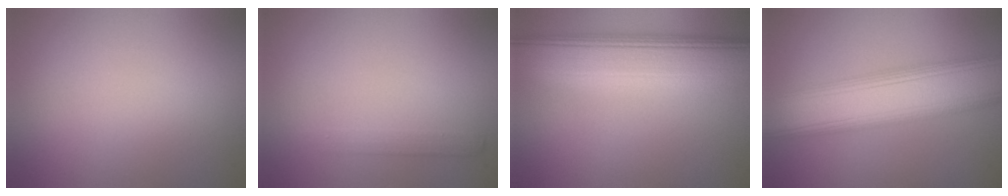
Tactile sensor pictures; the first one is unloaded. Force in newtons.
{"total": 1.1, "press": 1.1, "slide": 0.0}
{"total": 10.2, "press": 10.2, "slide": 1.1}
{"total": 10.3, "press": 10.2, "slide": 0.7}